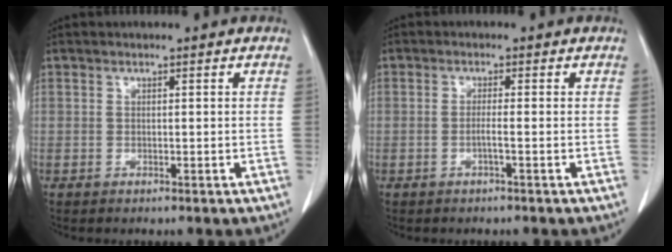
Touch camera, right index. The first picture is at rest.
{"total": 1.5, "force": [-0.6, -0.3, 1.3], "torque": [-0.024, 0.001, -0.014]}